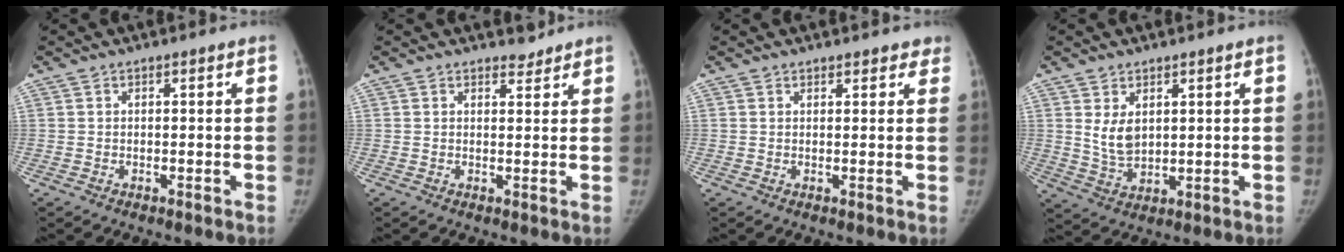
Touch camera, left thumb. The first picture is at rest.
{"total": 1.6, "force": [1.5, 0.7, 0.0], "torque": [0.012, -0.011, 0.018]}
{"total": 2.7, "force": [2.3, 1.4, 0.2], "torque": [0.033, -0.006, 0.017]}
{"total": 5.4, "force": [1.8, 3.5, 3.7], "torque": [-0.052, -0.018, 0.046]}